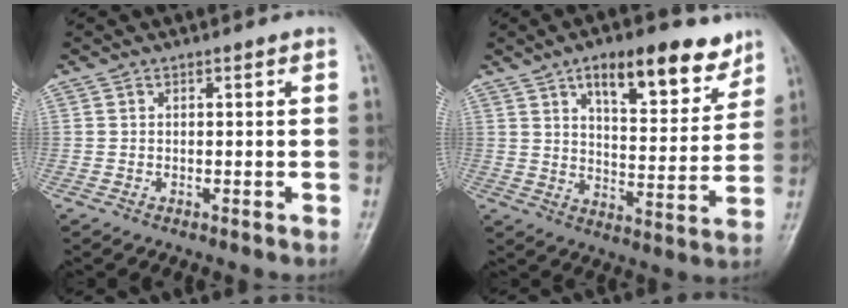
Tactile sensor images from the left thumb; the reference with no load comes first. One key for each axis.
{"total": 15.0, "fx": 9.1, "fy": 6.1, "fz": 10.2, "tx": -0.108, "ty": -0.045, "tz": 0.138}